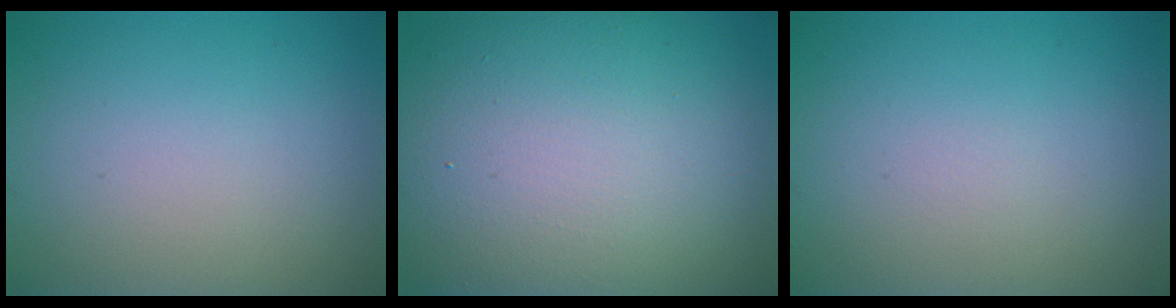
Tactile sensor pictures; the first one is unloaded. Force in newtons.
{"total": 16.1, "press": 16.1, "slide": 0.8}
{"total": 0.0}